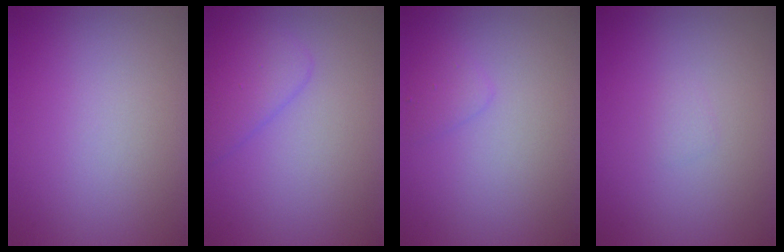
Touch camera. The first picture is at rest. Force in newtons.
{"total": 2.9, "press": 2.9, "slide": 0.3}
{"total": 1.2, "press": 1.2, "slide": 0.0}
{"total": 0.6, "press": 0.6, "slide": 0.0}